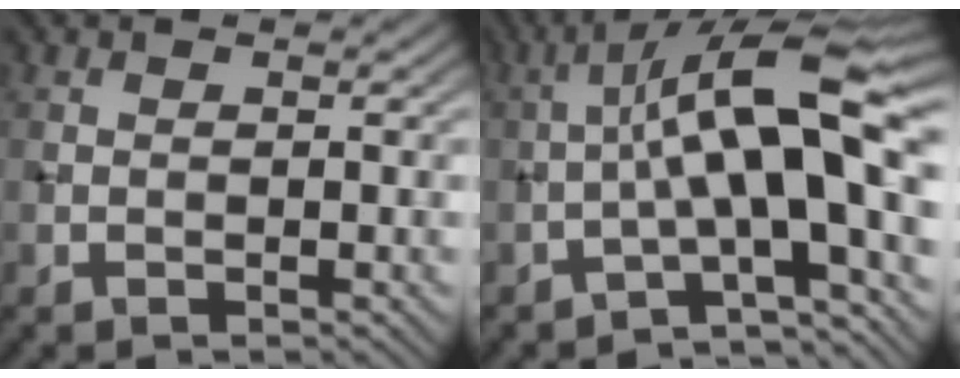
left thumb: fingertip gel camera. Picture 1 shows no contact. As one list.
[{"total": 13.2, "force": [-1.1, 3.0, 12.8], "torque": [-0.193, 0.036, -0.029]}]